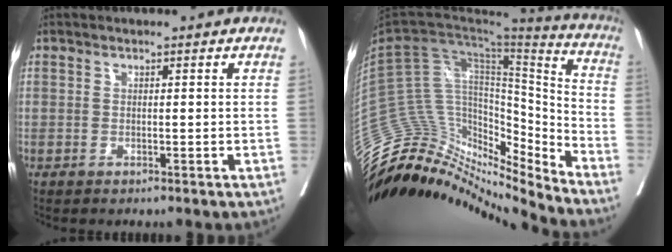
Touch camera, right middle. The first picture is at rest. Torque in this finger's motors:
{"motor_torque": [0.27, -0.37, -0.03, -0.10]}